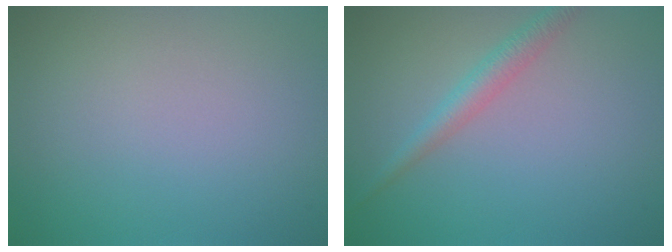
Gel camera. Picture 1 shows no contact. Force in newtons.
{"total": 2.2, "press": 2.2, "slide": 0.1}